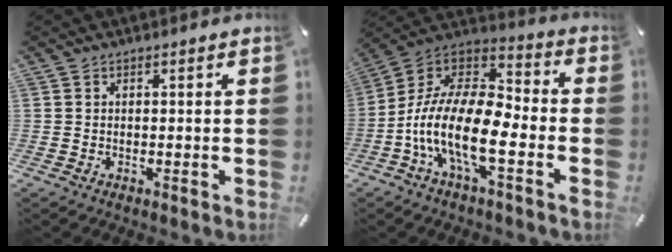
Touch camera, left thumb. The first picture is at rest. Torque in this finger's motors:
{"motor_torque": [-0.22, 2.62, 2.27, 0.50, 0.32]}